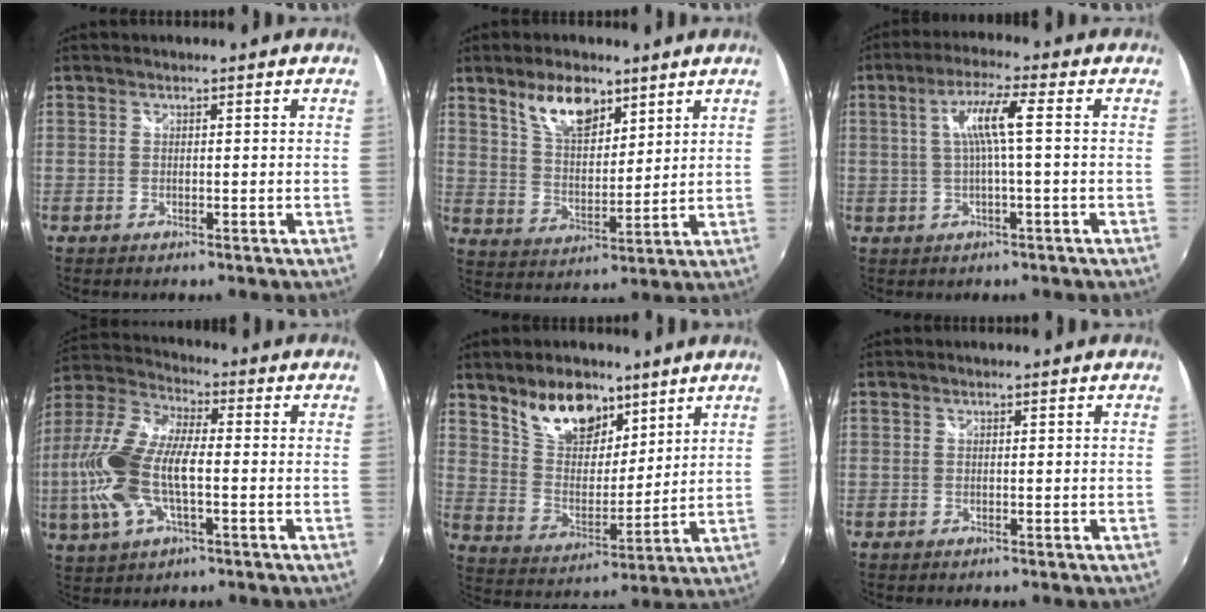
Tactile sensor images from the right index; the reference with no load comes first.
{"total": 9.8, "force": [6.3, 4.5, 6.1], "torque": [-0.104, 0.008, 0.119]}
{"total": 6.2, "force": [0.5, -0.1, 6.2], "torque": [-0.121, 0.006, 0.013]}
{"total": 16.3, "force": [-2.3, 7.1, 14.4], "torque": [-0.312, 0.007, -0.047]}
{"total": 13.0, "force": [8.9, 6.8, 6.6], "torque": [-0.117, 0.011, 0.168]}
{"total": 0.0}